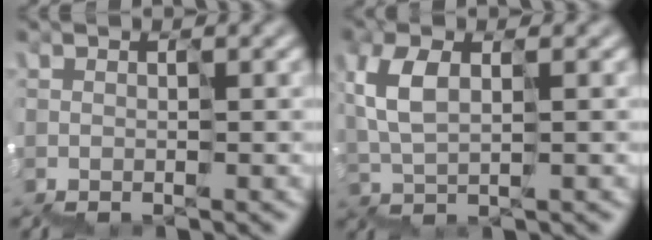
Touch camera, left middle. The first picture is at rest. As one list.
[{"total": 2.9, "force": [1.4, 1.1, 2.3], "torque": [-0.085, 0.019, 0.024]}]